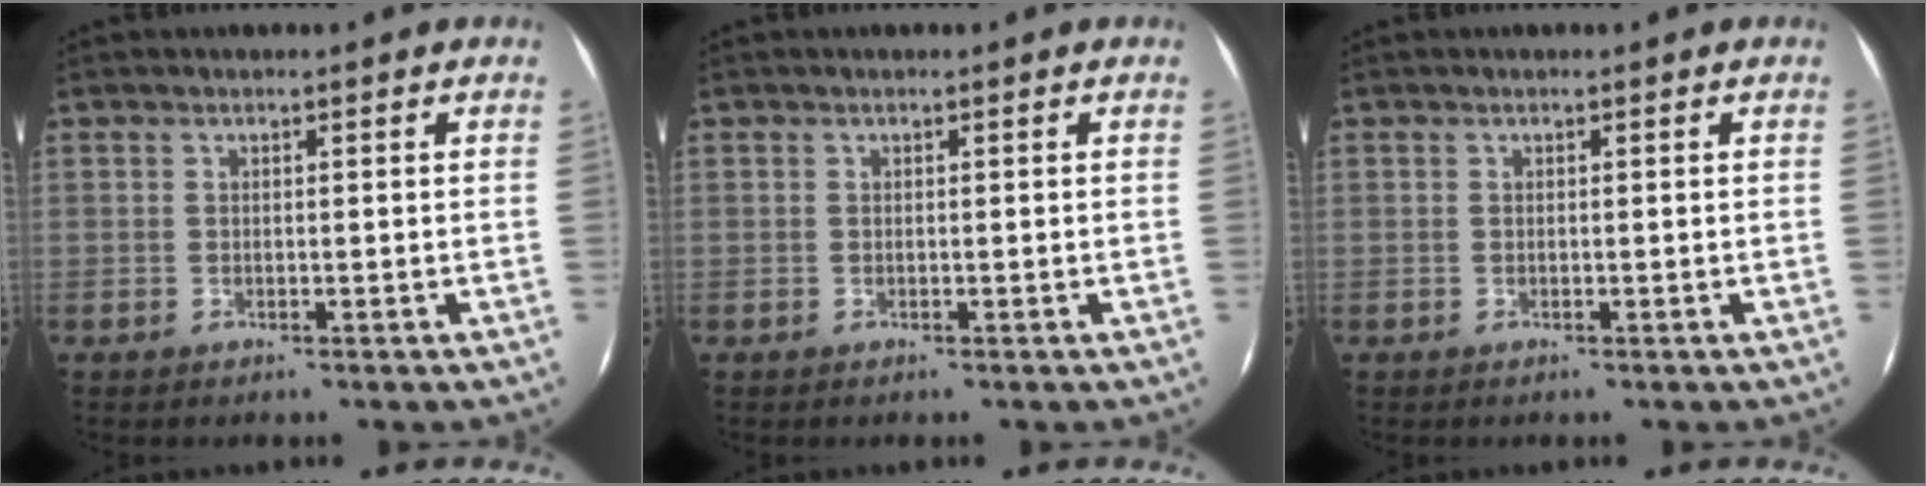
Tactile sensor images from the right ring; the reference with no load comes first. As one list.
[{"total": 0.0}, {"total": 0.0}]